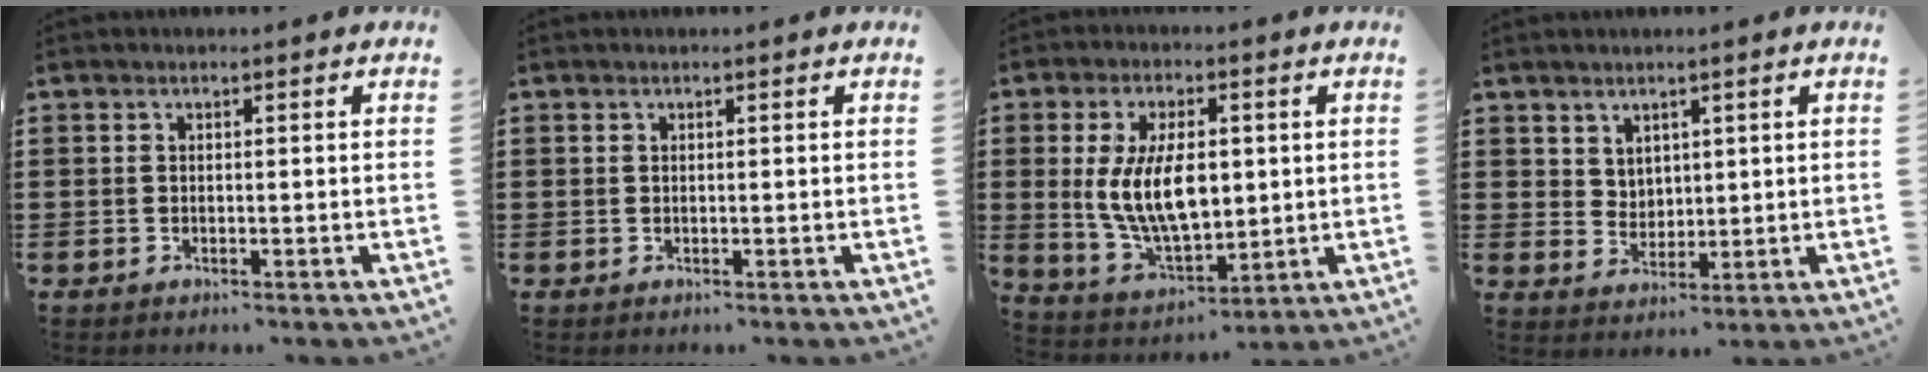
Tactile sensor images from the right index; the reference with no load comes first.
{"total": 0.0}
{"total": 10.9, "force": [1.2, 5.8, 9.2], "torque": [-0.186, -0.003, 0.017]}
{"total": 3.7, "force": [2.6, 2.6, 0.4], "torque": [-0.012, 0.000, 0.047]}